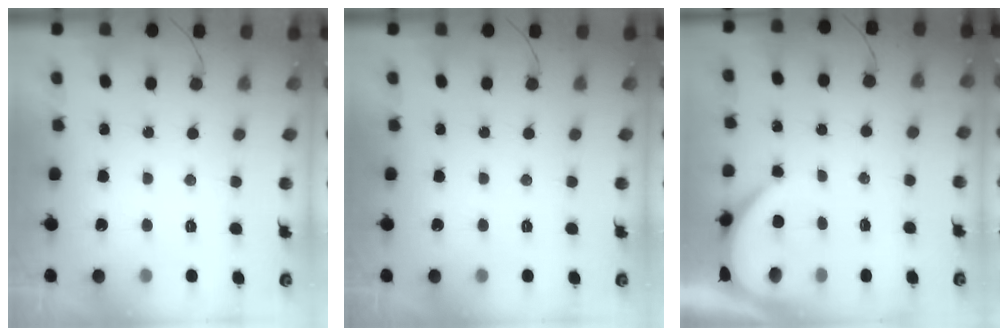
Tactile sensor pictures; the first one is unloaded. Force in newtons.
{"total": 0.0}
{"total": 3.8, "press": 3.8, "slide": 0.2}